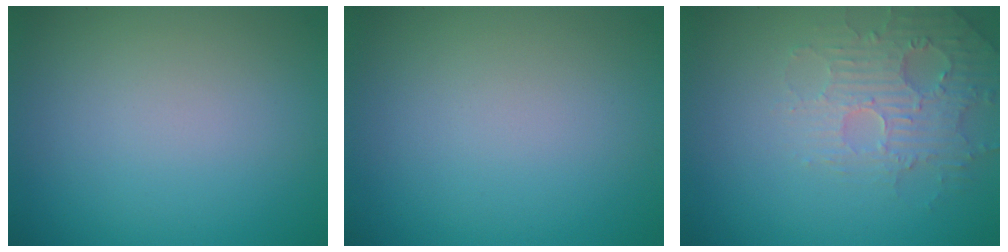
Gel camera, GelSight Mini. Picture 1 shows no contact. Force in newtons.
{"total": 0.0}
{"total": 3.7, "press": 3.6, "slide": 0.7}